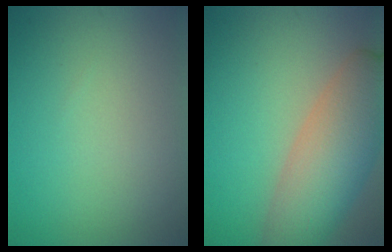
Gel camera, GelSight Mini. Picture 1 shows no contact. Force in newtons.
{"total": 8.0, "press": 8.0, "slide": 0.8}